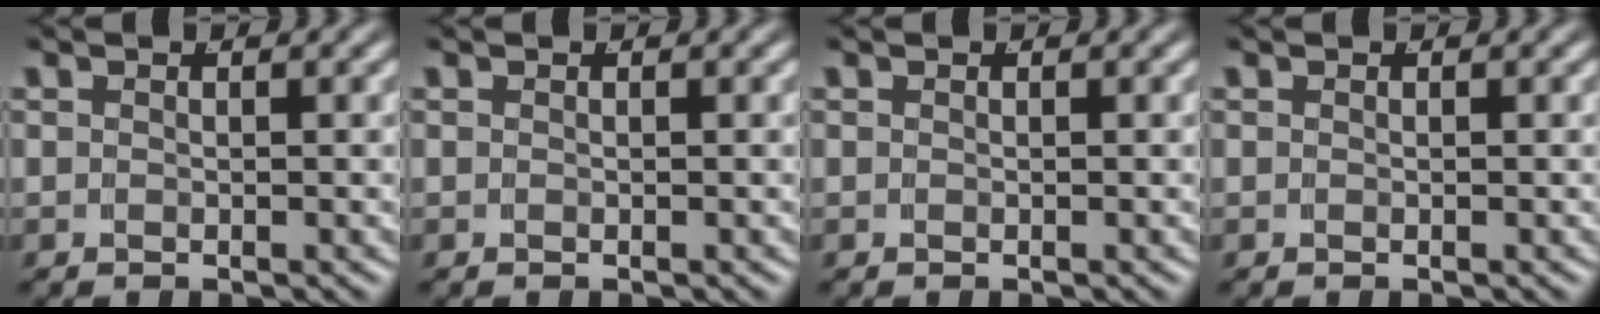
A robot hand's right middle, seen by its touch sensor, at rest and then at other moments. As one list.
[{"total": 0.0}, {"total": 0.0}, {"total": 0.0}]